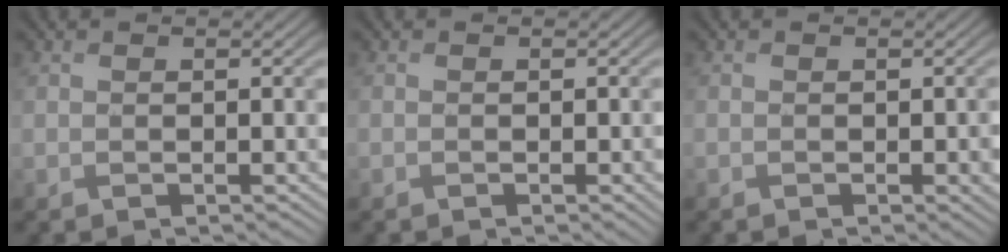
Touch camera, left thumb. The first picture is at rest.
{"total": 0.6, "force": [-0.2, 0.2, 0.6], "torque": [-0.008, -0.003, -0.001]}
{"total": 1.0, "force": [-0.1, 0.7, 0.7], "torque": [-0.011, -0.007, -0.001]}